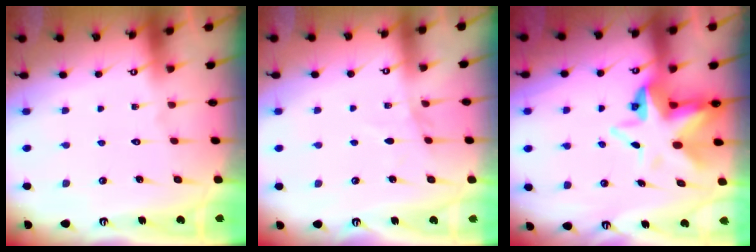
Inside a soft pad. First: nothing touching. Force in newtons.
{"total": 4.4, "press": 4.4, "slide": 0.5}
{"total": 9.5, "press": 9.3, "slide": 1.9}